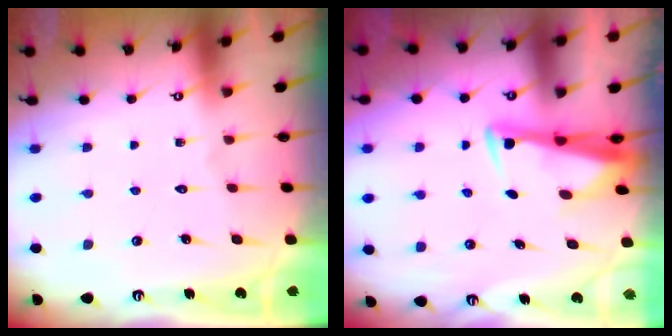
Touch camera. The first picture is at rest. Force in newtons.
{"total": 3.6, "press": 3.5, "slide": 0.9}